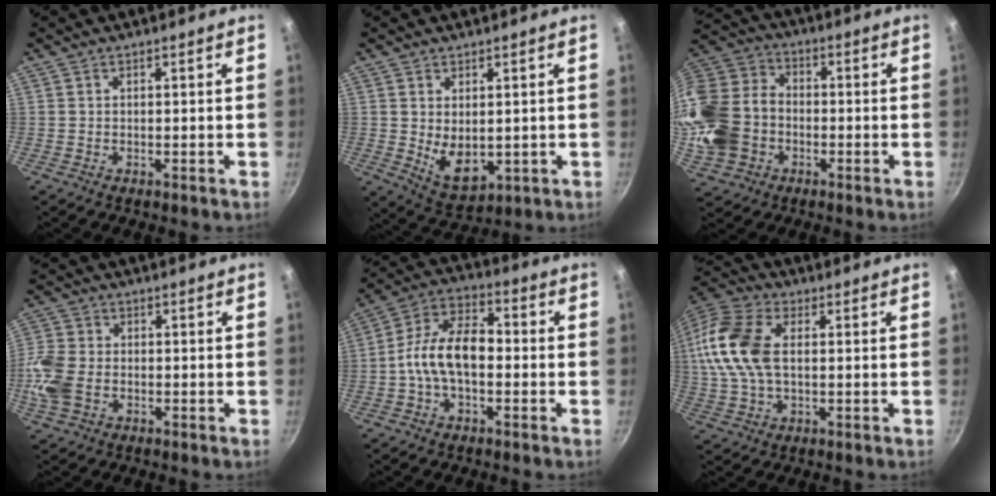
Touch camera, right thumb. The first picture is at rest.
{"total": 7.4, "force": [0.6, 4.6, 5.7], "torque": [-0.081, -0.022, 0.030]}
{"total": 20.6, "force": [-4.2, 16.2, 11.9], "torque": [-0.271, 0.046, -0.083]}
{"total": 9.3, "force": [-2.3, 6.7, 6.1], "torque": [-0.138, 0.010, -0.057]}
{"total": 12.0, "force": [-1.7, 6.9, 9.7], "torque": [-0.154, 0.045, -0.048]}
{"total": 15.9, "force": [1.5, 9.8, 12.4], "torque": [-0.247, 0.023, 0.017]}